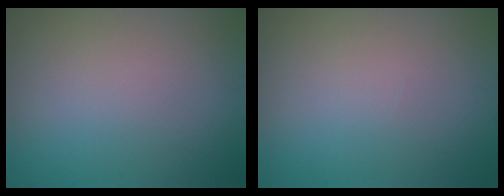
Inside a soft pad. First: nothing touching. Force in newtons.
{"total": 0.0}